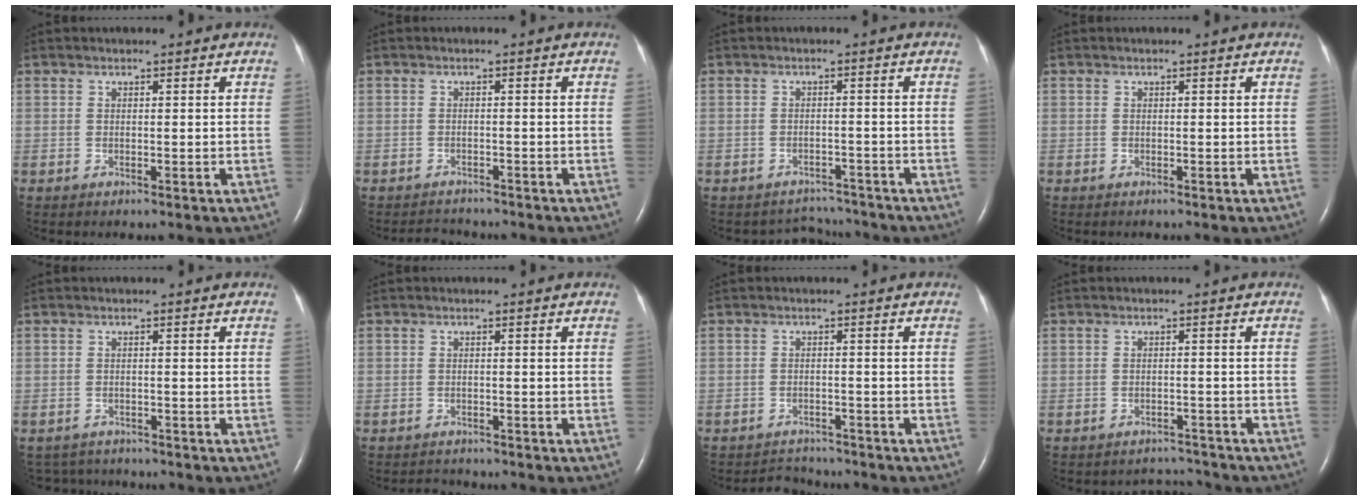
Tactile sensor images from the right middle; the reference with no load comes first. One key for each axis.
{"total": 2.6, "fx": -2.5, "fy": 0.5, "fz": -0.3, "tx": 0.001, "ty": -0.008, "tz": -0.039}
{"total": 4.2, "fx": -3.9, "fy": 0.9, "fz": -1.3, "tx": 0.011, "ty": 0.014, "tz": -0.053}
{"total": 0.0}
{"total": 4.2, "fx": -4.0, "fy": 1.1, "fz": -0.2, "tx": 0.001, "ty": 0.001, "tz": -0.058}
{"total": 1.9, "fx": -1.8, "fy": 0.4, "fz": -0.4, "tx": 0.003, "ty": -0.008, "tz": -0.027}
{"total": 3.5, "fx": -3.3, "fy": 0.8, "fz": -0.8, "tx": 0.005, "ty": 0.000, "tz": -0.051}
{"total": 3.5, "fx": -3.3, "fy": 0.3, "fz": -1.3, "tx": 0.016, "ty": 0.009, "tz": -0.044}